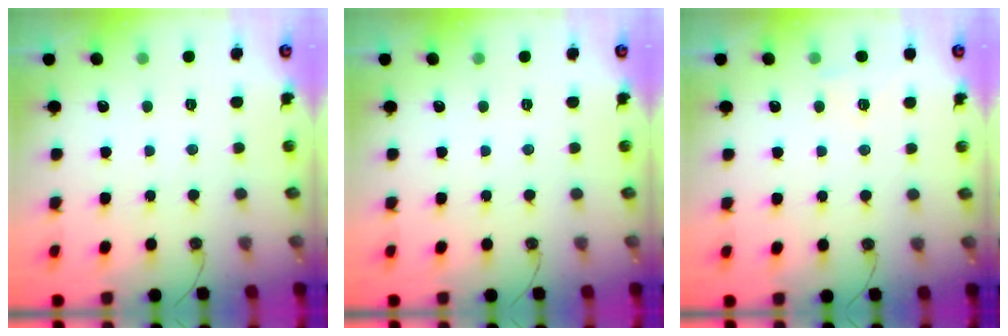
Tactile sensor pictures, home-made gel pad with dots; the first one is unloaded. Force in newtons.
{"total": 0.0}
{"total": 3.3, "press": 3.3, "slide": 0.5}